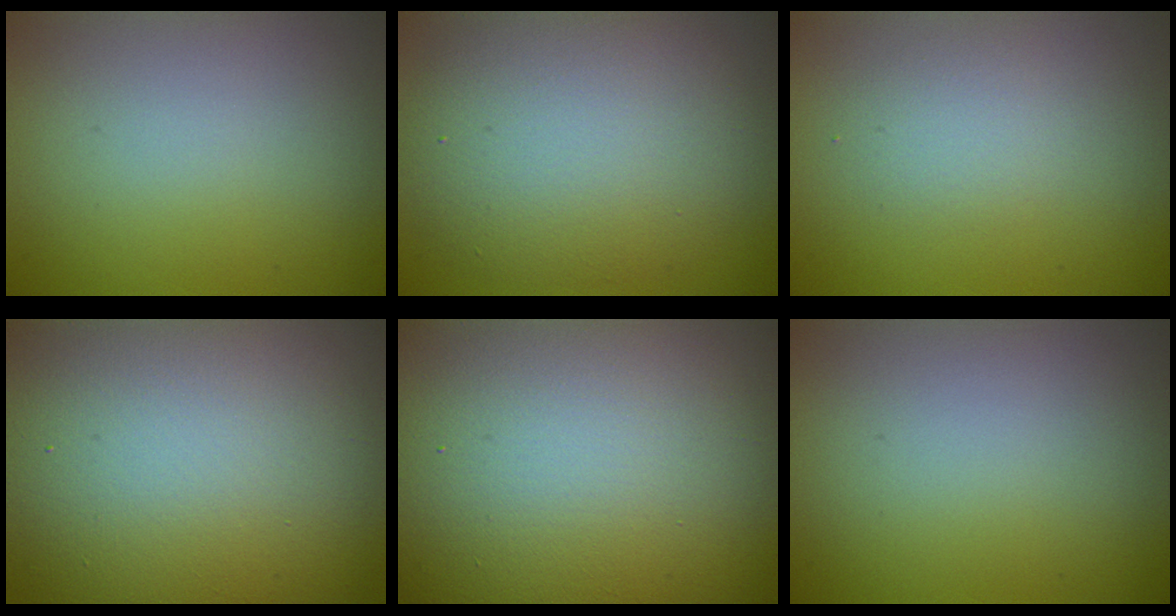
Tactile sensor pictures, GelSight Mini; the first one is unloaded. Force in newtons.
{"total": 7.5, "press": 7.5, "slide": 0.5}
{"total": 1.6, "press": 1.6, "slide": 0.1}
{"total": 20.5, "press": 20.5, "slide": 1.4}
{"total": 25.8, "press": 25.7, "slide": 1.5}
{"total": 0.0}